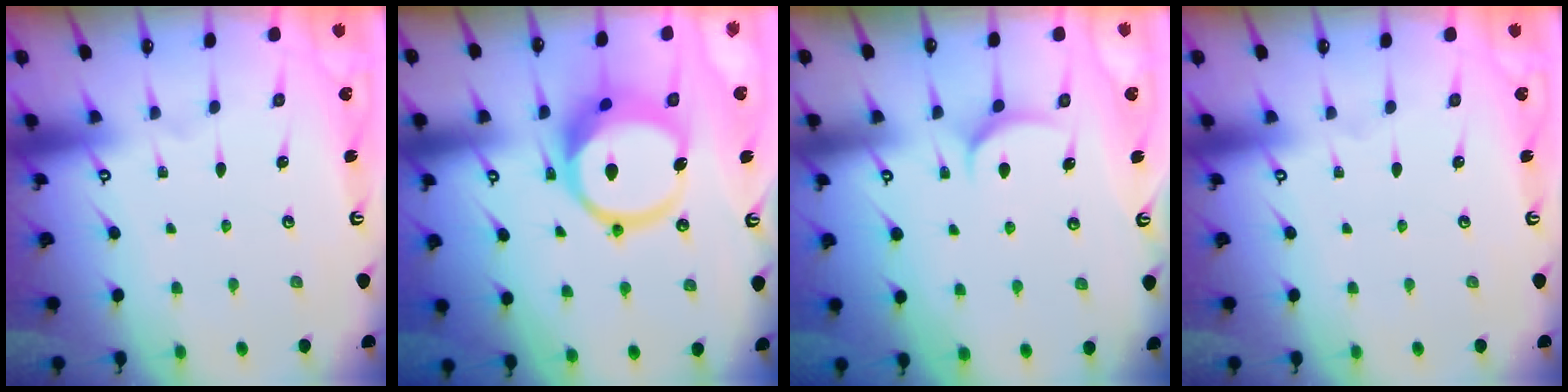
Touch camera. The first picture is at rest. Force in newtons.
{"total": 13.1, "press": 12.9, "slide": 1.9}
{"total": 5.1, "press": 5.0, "slide": 0.6}
{"total": 0.0}